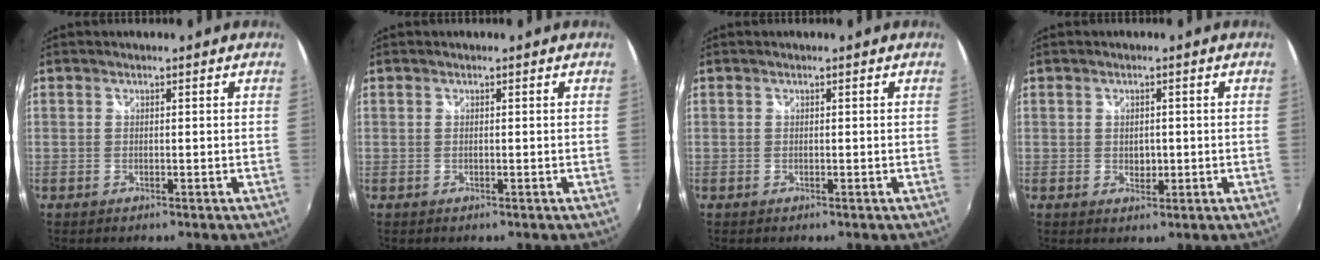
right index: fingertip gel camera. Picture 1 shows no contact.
{"total": 0.0}
{"total": 0.0}
{"total": 2.1, "force": [-0.1, 1.7, 1.2], "torque": [-0.016, -0.002, 0.000]}